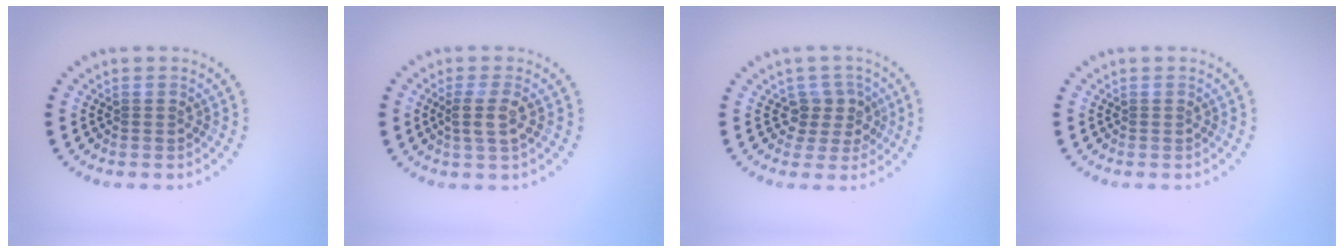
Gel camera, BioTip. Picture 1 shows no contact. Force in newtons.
{"total": 2.0, "press": 1.7, "slide": 1.2}
{"total": 2.6, "press": 2.0, "slide": 1.6}
{"total": 0.0}